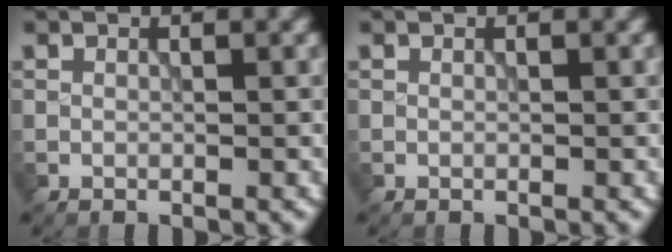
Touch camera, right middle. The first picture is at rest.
{"total": 0.0}